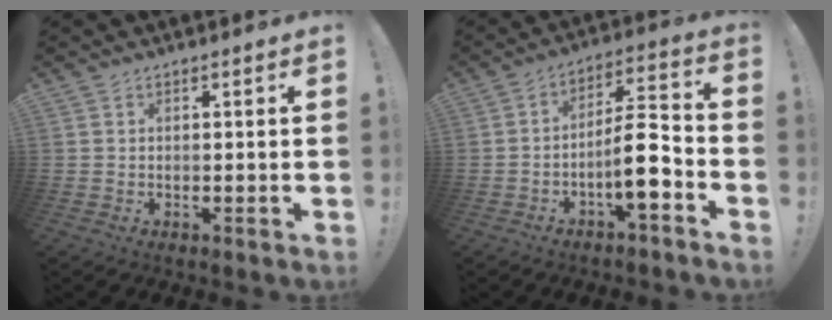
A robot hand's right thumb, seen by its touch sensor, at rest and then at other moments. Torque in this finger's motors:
{"motor_torque": [1.55, 3.46, 1.78, -0.97, 0.90]}